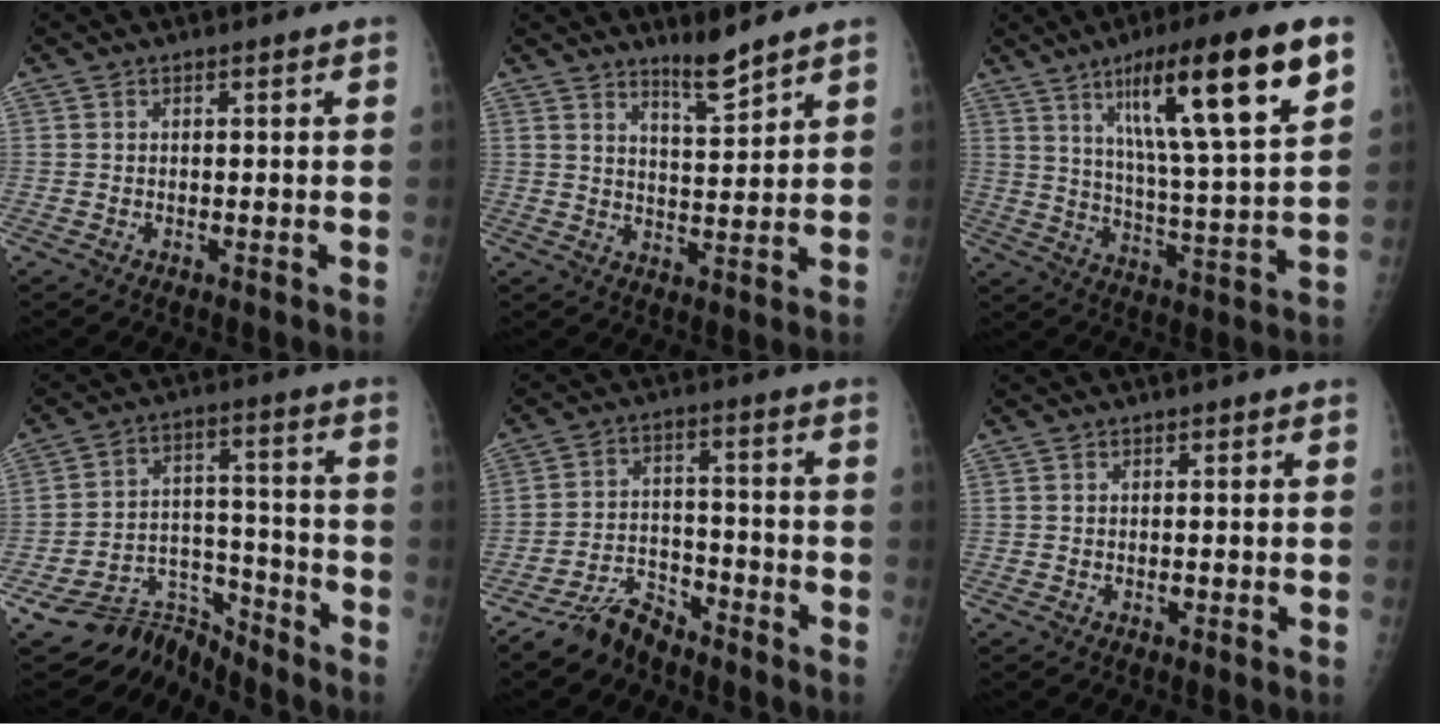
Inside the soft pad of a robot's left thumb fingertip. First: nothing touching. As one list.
[{"total": 5.1, "force": [4.4, 0.2, 2.4], "torque": [-0.033, -0.047, 0.077]}, {"total": 20.8, "force": [10.2, 2.9, 17.9], "torque": [-0.267, -0.032, 0.166]}, {"total": 10.3, "force": [-9.8, 3.2, -1.1], "torque": [0.046, 0.111, -0.171]}, {"total": 7.4, "force": [-6.5, 3.1, 1.8], "torque": [-0.020, 0.047, -0.124]}, {"total": 0.0}]